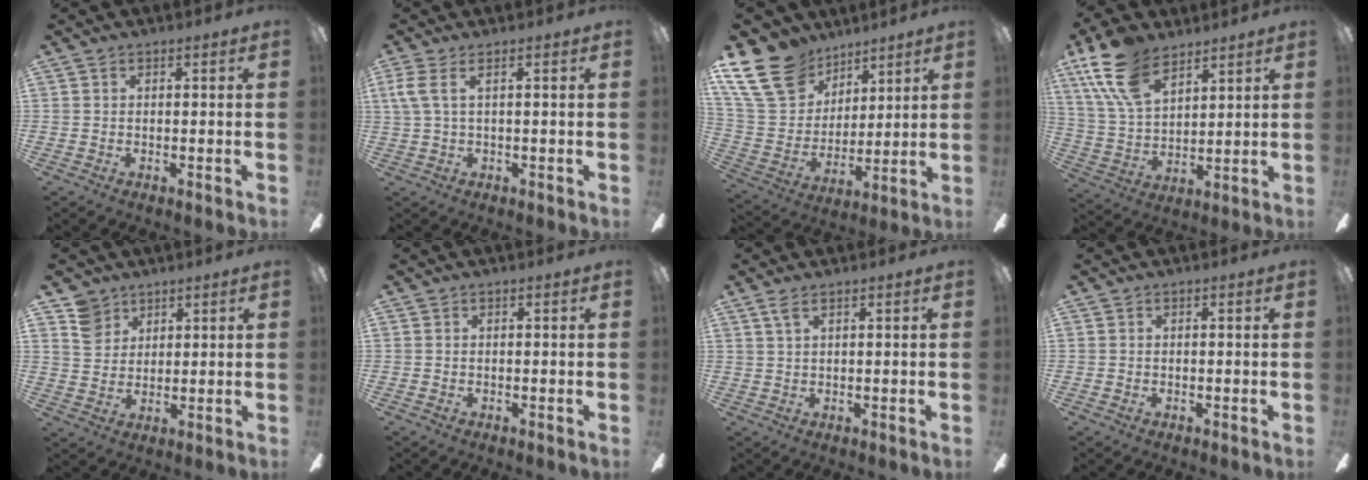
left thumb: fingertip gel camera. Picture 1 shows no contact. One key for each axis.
{"total": 4.3, "fx": 1.1, "fy": 1.2, "fz": 3.9, "tx": -0.083, "ty": -0.001, "tz": 0.019}
{"total": 20.5, "fx": 12.8, "fy": 13.1, "fz": 9.1, "tx": -0.205, "ty": -0.062, "tz": 0.244}
{"total": 16.4, "fx": 10.4, "fy": 8.4, "fz": 9.5, "tx": -0.217, "ty": -0.035, "tz": 0.192}
{"total": 7.3, "fx": 4.8, "fy": 5.3, "fz": 1.5, "tx": -0.031, "ty": -0.012, "tz": 0.091}
{"total": 0.0}
{"total": 2.7, "fx": 1.7, "fy": 1.1, "fz": 1.8, "tx": -0.040, "ty": 0.003, "tz": 0.030}
{"total": 0.5, "fx": -0.2, "fy": 0.5, "fz": 0.2, "tx": -0.001, "ty": 0.004, "tz": -0.004}